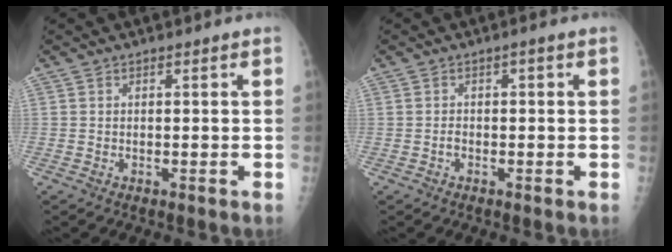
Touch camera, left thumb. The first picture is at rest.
{"total": 1.0, "force": [-0.5, 0.7, 0.6], "torque": [-0.003, 0.004, -0.011]}